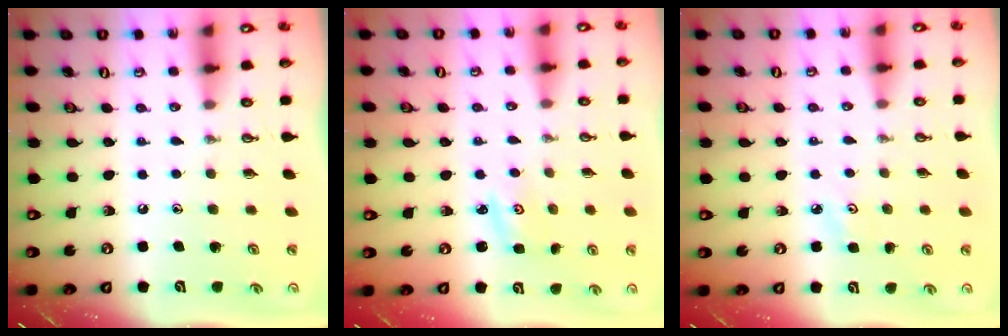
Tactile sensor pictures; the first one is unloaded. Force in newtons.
{"total": 2.8, "press": 2.8, "slide": 0.3}
{"total": 3.0, "press": 3.0, "slide": 0.5}